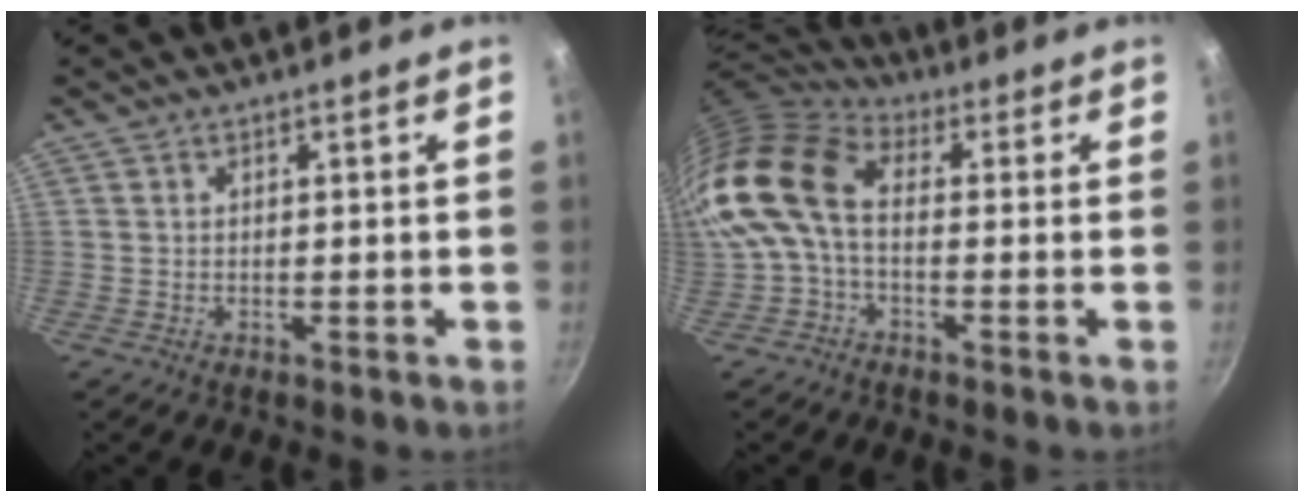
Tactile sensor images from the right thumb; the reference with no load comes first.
{"total": 13.9, "force": [-0.5, 8.4, 11.0], "torque": [-0.221, 0.023, -0.031]}